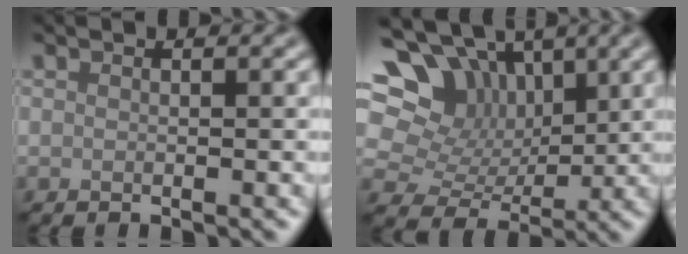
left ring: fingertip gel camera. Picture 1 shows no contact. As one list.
[{"total": 11.4, "force": [5.4, 8.2, 5.7], "torque": [-0.121, 0.045, 0.066]}]